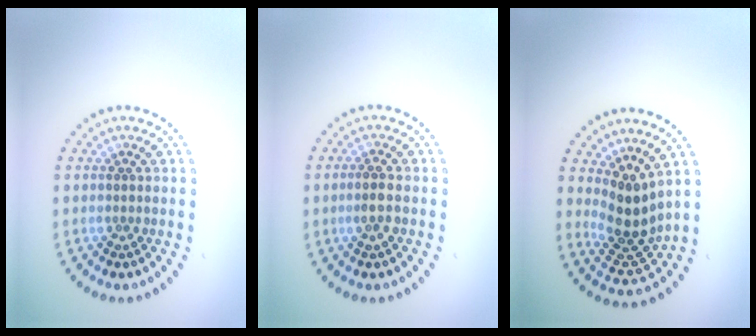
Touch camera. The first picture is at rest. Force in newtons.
{"total": 1.7, "press": 1.6, "slide": 0.5}
{"total": 3.7, "press": 2.8, "slide": 2.4}